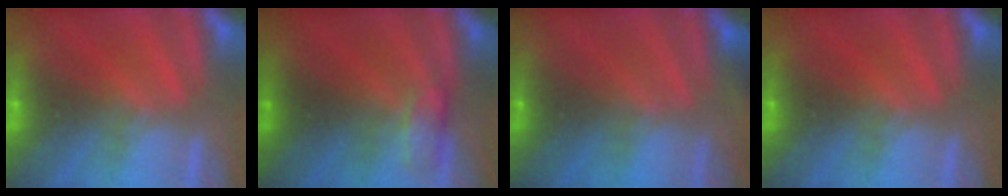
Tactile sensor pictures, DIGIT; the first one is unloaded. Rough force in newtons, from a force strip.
{"total": 2.7}
{"total": 9.2}
{"total": 0.0}